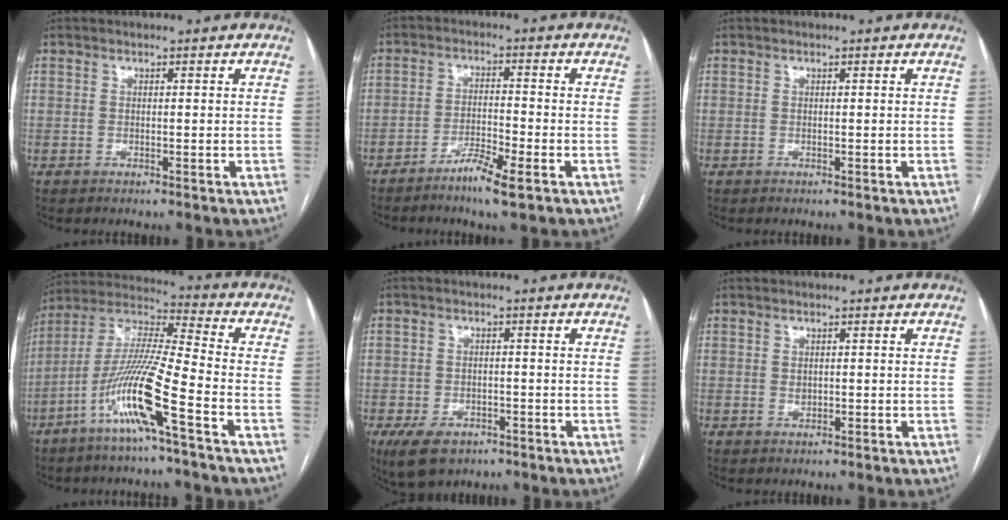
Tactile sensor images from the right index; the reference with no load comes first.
{"total": 5.6, "force": [-3.6, 0.5, 4.3], "torque": [-0.078, -0.004, -0.064]}
{"total": 0.0}
{"total": 14.1, "force": [-6.6, -0.6, 12.5], "torque": [-0.256, -0.009, -0.134]}
{"total": 6.4, "force": [-3.8, 4.2, 3.0], "torque": [-0.055, -0.002, -0.051]}
{"total": 0.8, "force": [0.1, 0.7, 0.4], "torque": [-0.006, 0.001, 0.002]}